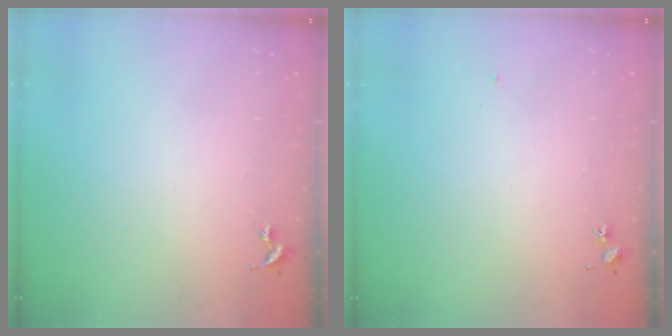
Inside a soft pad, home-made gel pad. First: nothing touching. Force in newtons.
{"total": 4.4, "press": 4.4, "slide": 0.5}